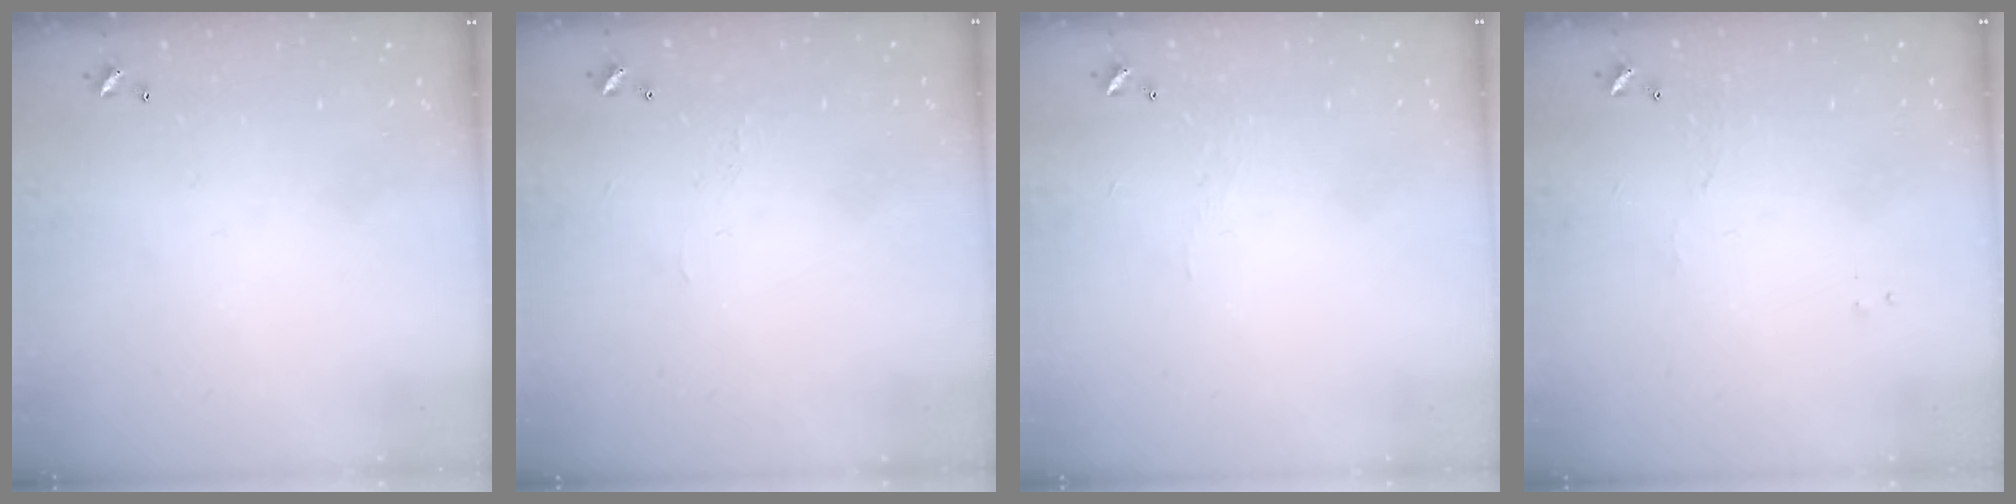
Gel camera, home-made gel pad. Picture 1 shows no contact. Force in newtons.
{"total": 0.9, "press": 0.7, "slide": 0.6}
{"total": 2.0, "press": 1.9, "slide": 0.4}
{"total": 1.2, "press": 1.1, "slide": 0.3}